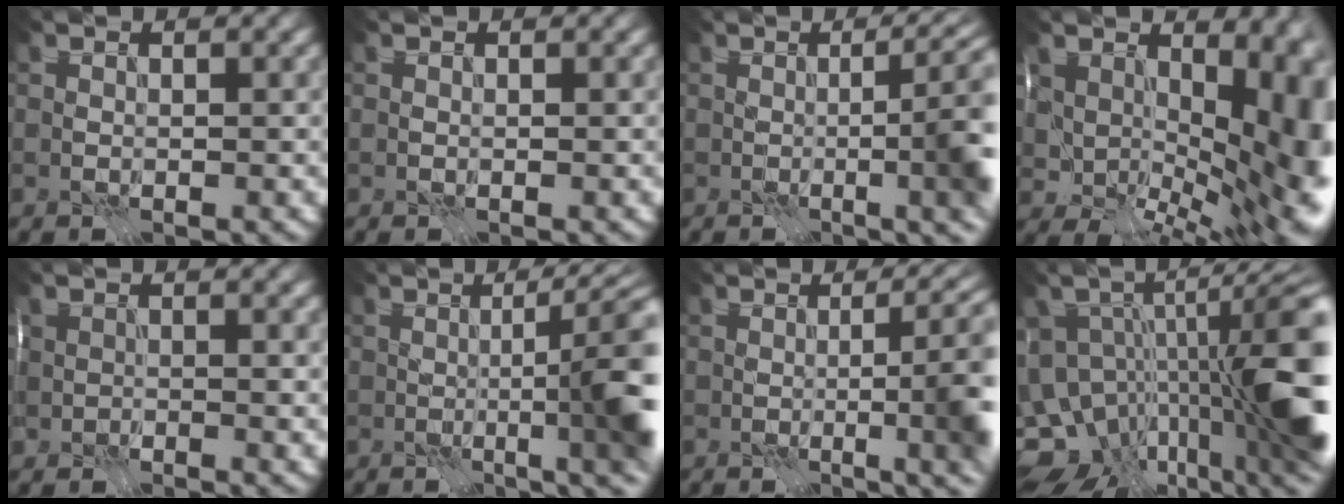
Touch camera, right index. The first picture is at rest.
{"total": 0.0}
{"total": 8.9, "force": [0.6, 2.8, 8.4], "torque": [-0.071, 0.010, -0.001]}
{"total": 17.5, "force": [3.5, 10.5, 13.5], "torque": [-0.171, -0.018, 0.092]}
{"total": 1.3, "force": [0.1, 0.9, 1.0], "torque": [-0.016, -0.006, 0.002]}
{"total": 10.6, "force": [0.3, 2.8, 10.2], "torque": [-0.096, 0.016, -0.007]}
{"total": 10.1, "force": [0.6, 3.5, 9.5], "torque": [-0.081, 0.010, 0.001]}
{"total": 15.8, "force": [-5.4, 7.9, 12.5], "torque": [-0.192, -0.006, -0.093]}